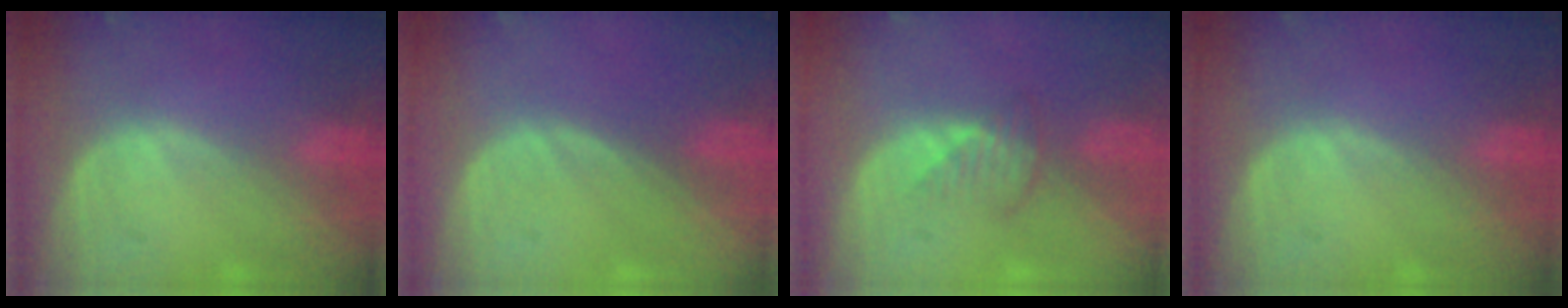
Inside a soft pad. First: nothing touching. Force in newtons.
{"total": 0.0}
{"total": 2.7, "press": 2.6, "slide": 0.7}
{"total": 0.0}